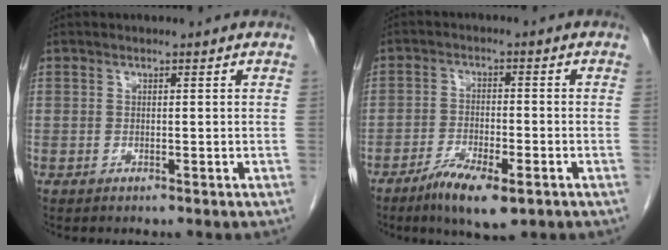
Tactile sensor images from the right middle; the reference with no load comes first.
{"total": 7.6, "force": [-4.6, 1.8, 5.8], "torque": [-0.105, -0.013, -0.074]}